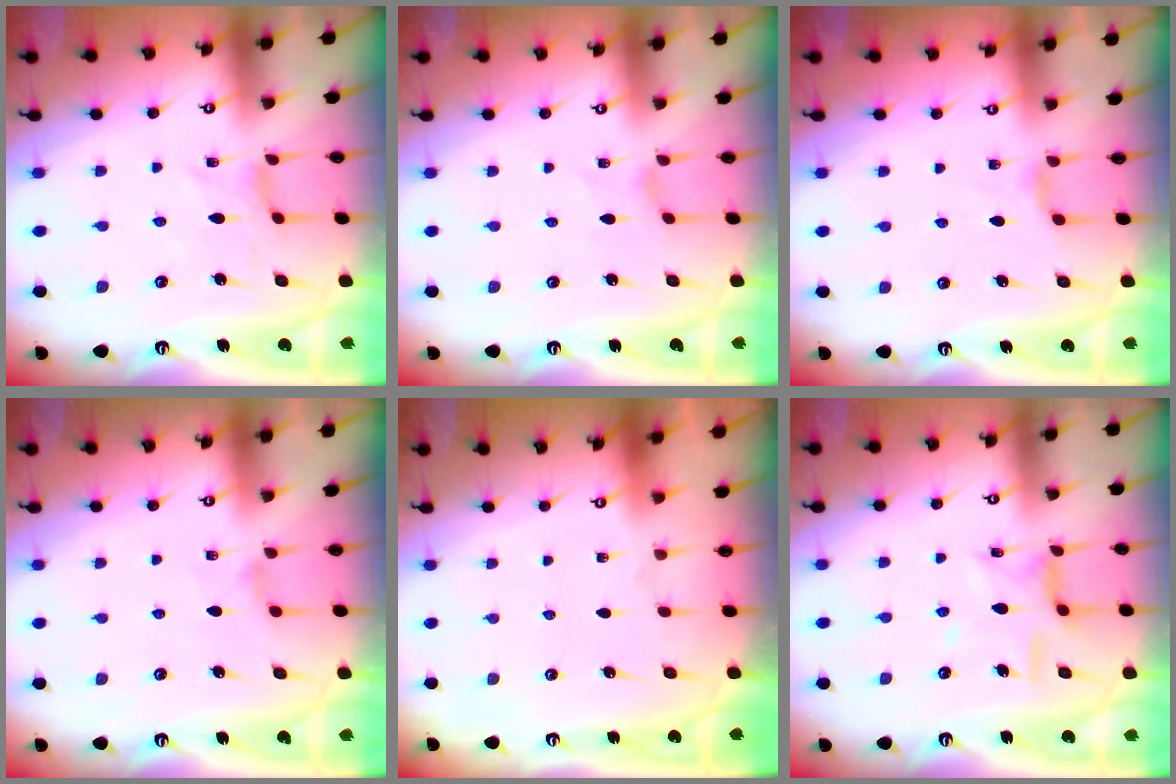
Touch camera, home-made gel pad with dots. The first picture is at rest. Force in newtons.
{"total": 0.0}
{"total": 2.2, "press": 2.2, "slide": 0.4}
{"total": 2.1, "press": 2.1, "slide": 0.4}
{"total": 0.0}
{"total": 10.8, "press": 10.7, "slide": 0.9}